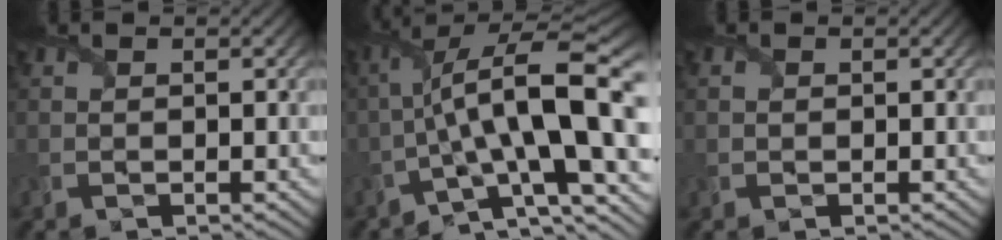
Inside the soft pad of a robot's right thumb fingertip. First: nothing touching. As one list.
[{"total": 15.6, "force": [-2.8, 4.0, 14.8], "torque": [-0.241, 0.006, -0.050]}, {"total": 0.0}]